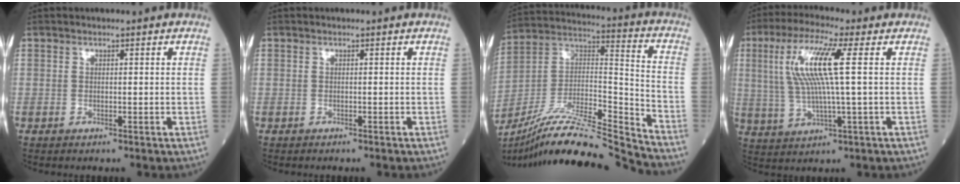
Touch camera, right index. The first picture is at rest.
{"total": 0.7, "force": [-0.6, 0.1, 0.3], "torque": [-0.005, 0.000, -0.009]}
{"total": 21.5, "force": [-19.8, -0.9, 8.3], "torque": [-0.183, 0.017, -0.342]}
{"total": 10.7, "force": [2.4, 0.1, 10.5], "torque": [-0.227, 0.011, 0.046]}